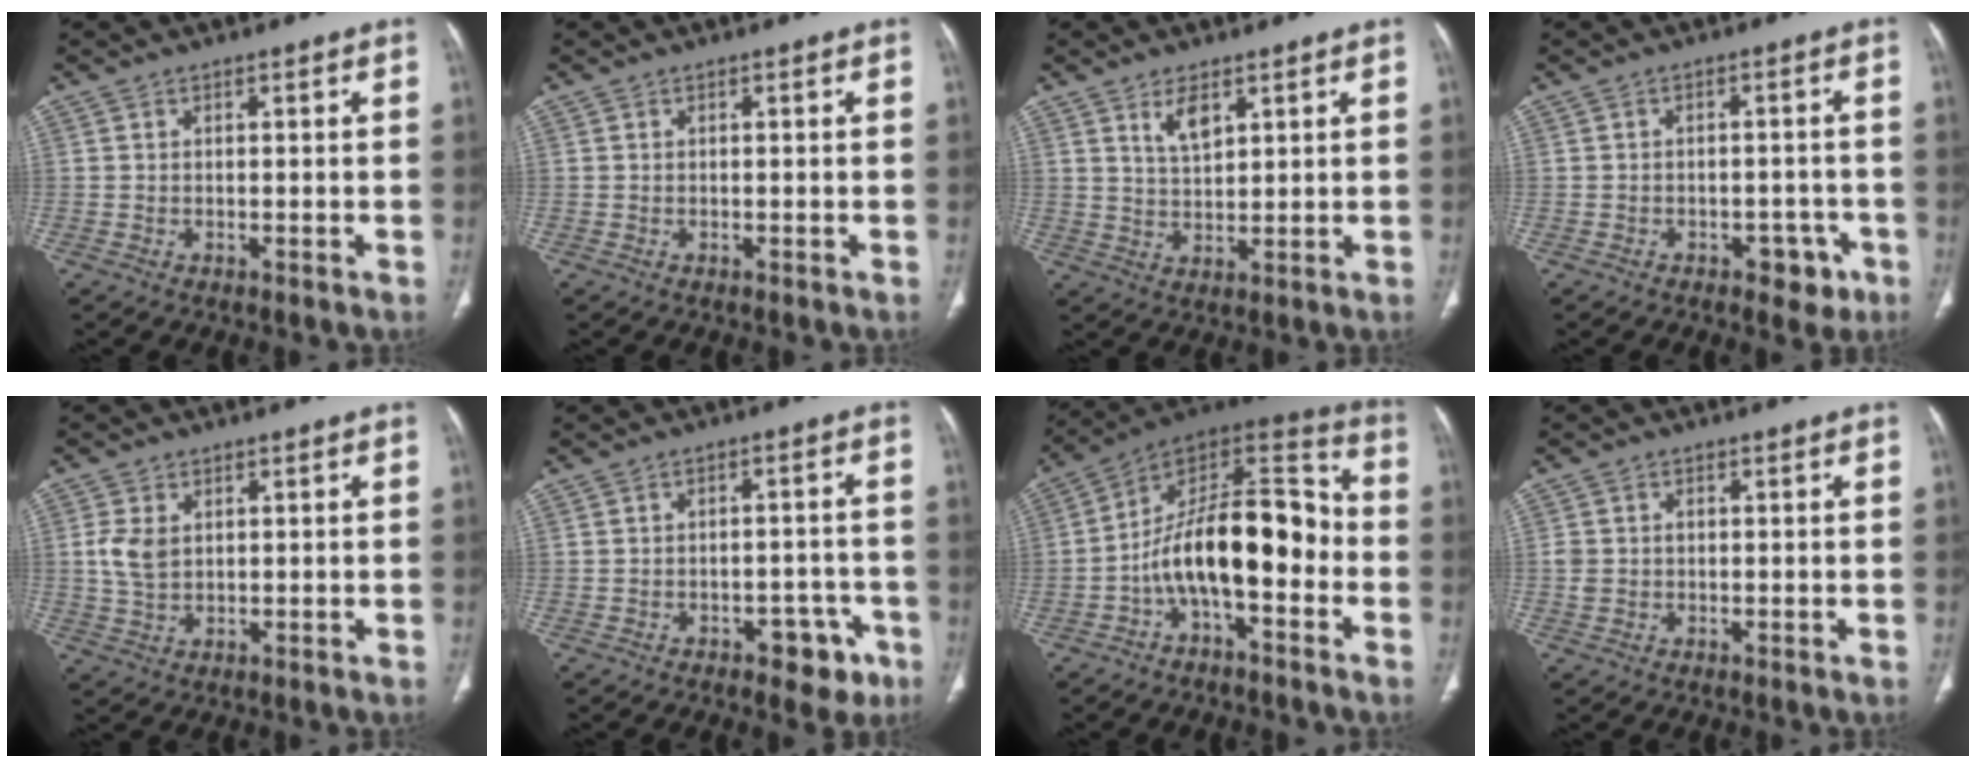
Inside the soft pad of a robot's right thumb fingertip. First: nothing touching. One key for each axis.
{"total": 0.0}
{"total": 4.8, "fx": 2.7, "fy": 2.1, "fz": 3.4, "tx": -0.051, "ty": -0.019, "tz": 0.055}
{"total": 5.0, "fx": -2.8, "fy": 3.1, "fz": 2.8, "tx": -0.008, "ty": 0.020, "tz": -0.034}
{"total": 4.6, "fx": 1.0, "fy": 3.2, "fz": 3.2, "tx": -0.063, "ty": -0.001, "tz": 0.025}
{"total": 6.7, "fx": -3.8, "fy": 3.8, "fz": 4.1, "tx": -0.018, "ty": 0.031, "tz": -0.045}
{"total": 18.6, "fx": -4.4, "fy": 8.4, "fz": 16.0, "tx": -0.239, "ty": 0.082, "tz": -0.080}
{"total": 2.5, "fx": 0.0, "fy": 2.1, "fz": 1.3, "tx": -0.027, "ty": 0.008, "tz": 0.002}